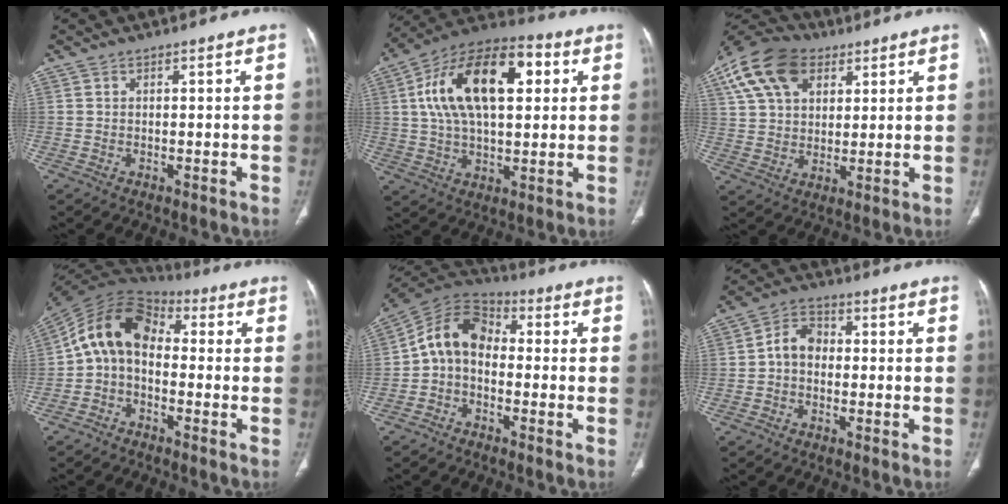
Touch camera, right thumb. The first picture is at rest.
{"total": 21.5, "force": [5.2, 11.1, 17.7], "torque": [-0.289, 0.019, 0.078]}
{"total": 16.0, "force": [7.4, 10.3, 9.8], "torque": [-0.183, 0.004, 0.131]}
{"total": 11.8, "force": [-0.6, 8.2, 8.5], "torque": [-0.139, 0.050, -0.028]}
{"total": 10.0, "force": [-1.1, 7.2, 6.8], "torque": [-0.108, 0.042, -0.039]}
{"total": 7.3, "force": [-0.8, 5.4, 4.8], "torque": [-0.067, 0.026, -0.031]}